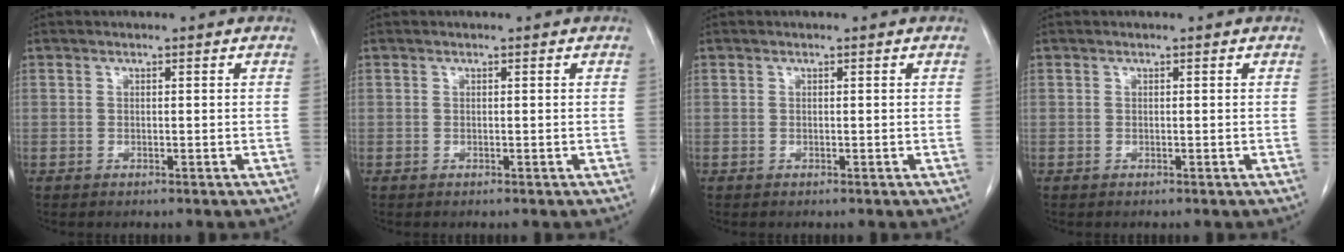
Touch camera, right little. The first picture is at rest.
{"total": 0.0}
{"total": 0.0}
{"total": 0.0}